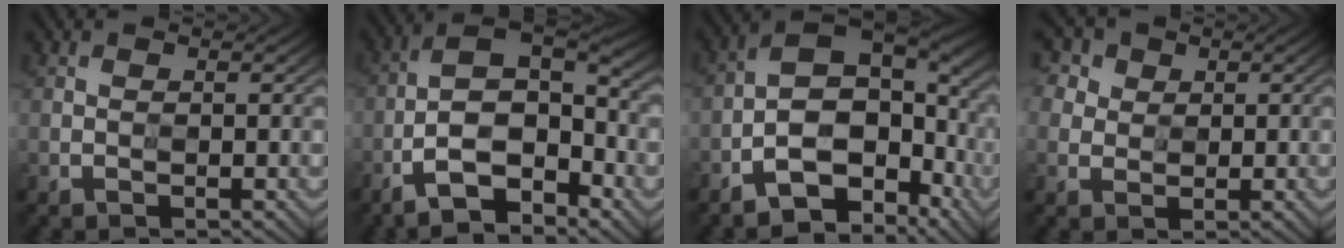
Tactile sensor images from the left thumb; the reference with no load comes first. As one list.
[{"total": 12.9, "force": [-6.7, 5.3, 9.7], "torque": [-0.181, -0.003, -0.119]}, {"total": 10.5, "force": [-5.2, 5.4, 7.4], "torque": [-0.106, -0.001, -0.091]}, {"total": 5.0, "force": [3.0, 3.8, 1.1], "torque": [-0.064, 0.017, 0.056]}]